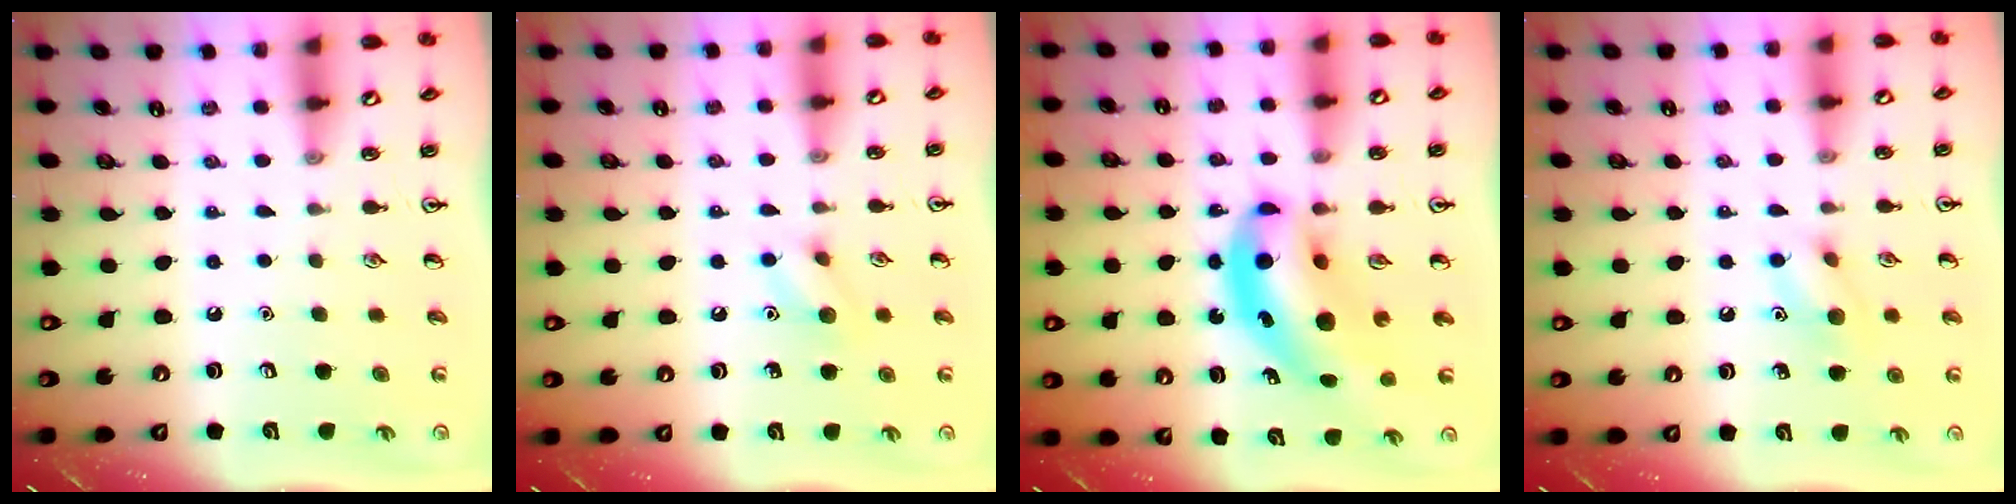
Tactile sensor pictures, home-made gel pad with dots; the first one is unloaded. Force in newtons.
{"total": 7.0, "press": 7.0, "slide": 0.8}
{"total": 12.0, "press": 11.5, "slide": 3.5}
{"total": 8.2, "press": 8.1, "slide": 1.5}